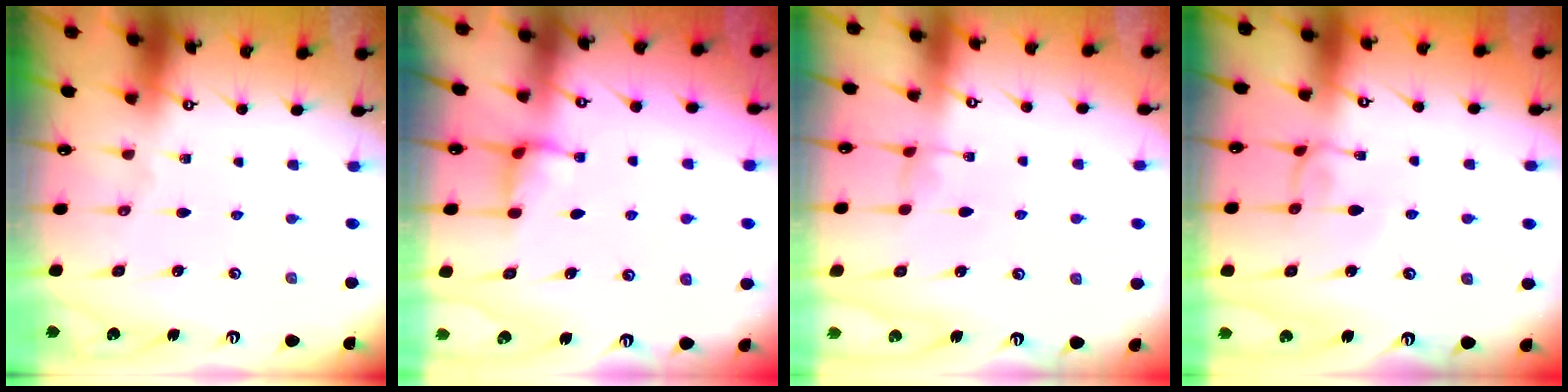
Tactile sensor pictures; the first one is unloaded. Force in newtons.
{"total": 2.4, "press": 2.4, "slide": 0.4}
{"total": 2.5, "press": 2.5, "slide": 0.2}
{"total": 2.6, "press": 2.6, "slide": 0.1}